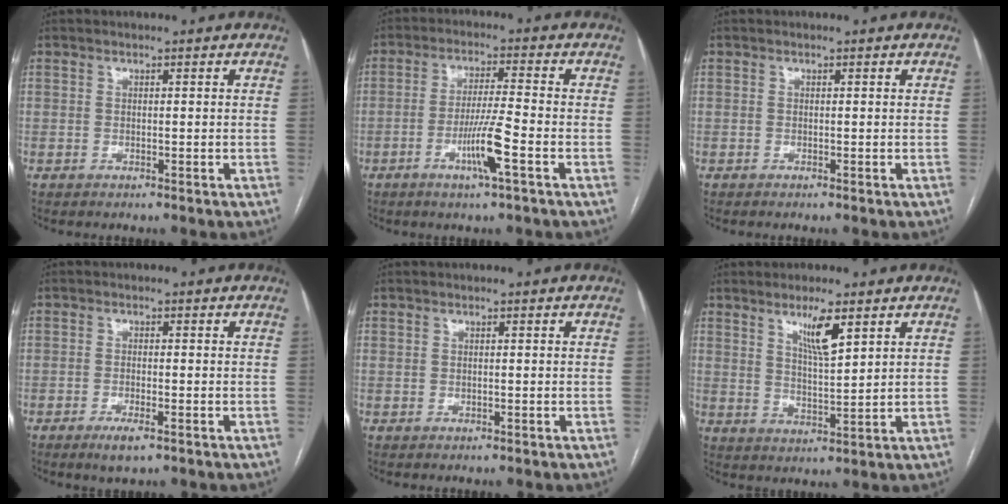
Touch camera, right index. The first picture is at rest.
{"total": 7.0, "force": [-2.9, -0.4, 6.4], "torque": [-0.122, -0.008, -0.054]}
{"total": 0.0}
{"total": 3.3, "force": [-1.9, 0.7, 2.6], "torque": [-0.048, -0.004, -0.031]}
{"total": 0.0}
{"total": 5.9, "force": [3.4, 0.6, 4.8], "torque": [-0.086, -0.009, 0.063]}